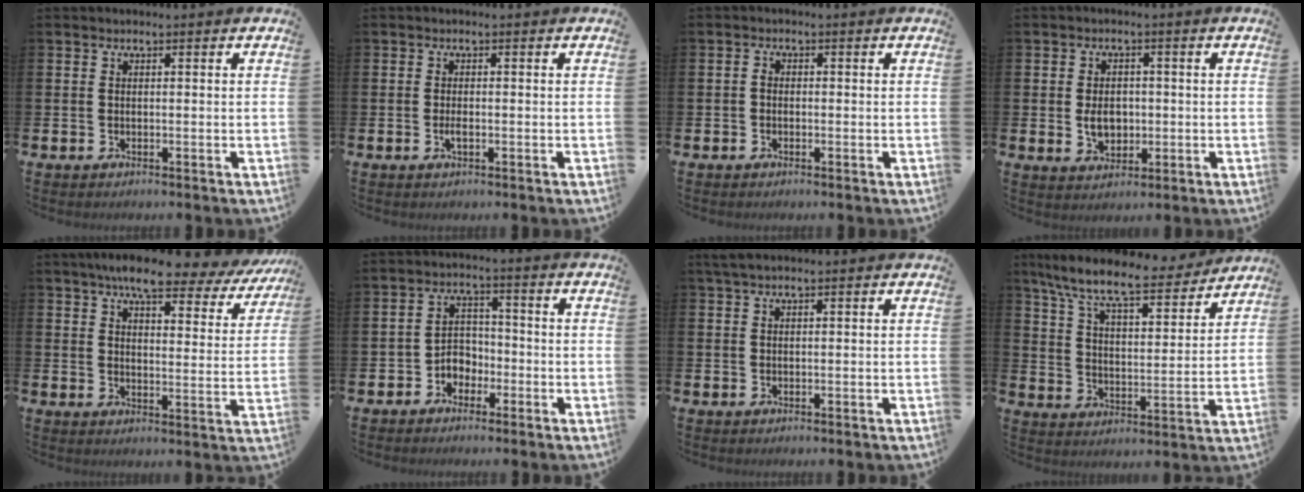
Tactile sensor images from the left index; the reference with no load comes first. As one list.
[{"total": 1.3, "force": [-0.4, 0.5, 1.2], "torque": [-0.029, 0.003, -0.005]}, {"total": 1.2, "force": [-0.5, 0.8, 0.7], "torque": [-0.014, 0.005, -0.011]}, {"total": 4.0, "force": [-0.2, 2.9, 2.7], "torque": [-0.041, 0.003, -0.009]}, {"total": 5.7, "force": [5.5, 0.8, 1.1], "torque": [-0.036, -0.049, 0.087]}, {"total": 3.2, "force": [-1.7, 2.5, 0.8], "torque": [-0.034, 0.003, -0.041]}, {"total": 1.4, "force": [1.0, 0.2, 0.9], "torque": [-0.024, 0.006, 0.018]}, {"total": 9.7, "force": [8.4, 1.7, 4.4], "torque": [-0.120, -0.052, 0.144]}]